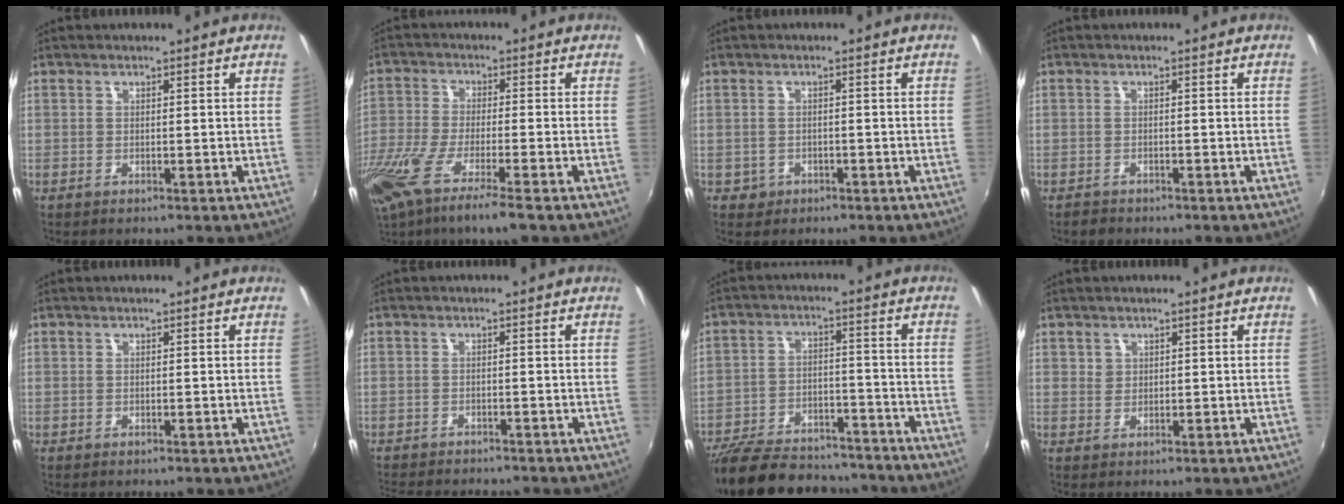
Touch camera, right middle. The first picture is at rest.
{"total": 13.5, "force": [-9.0, 1.5, 10.0], "torque": [-0.217, -0.057, -0.168]}
{"total": 2.5, "force": [-1.0, 2.2, 0.7], "torque": [-0.020, -0.001, -0.011]}
{"total": 1.4, "force": [-1.2, 0.8, 0.1], "torque": [-0.006, 0.002, -0.020]}
{"total": 0.0}
{"total": 7.5, "force": [-6.9, 1.4, 2.6], "torque": [-0.068, -0.018, -0.108]}
{"total": 23.3, "force": [-19.6, 8.0, 9.9], "torque": [-0.214, -0.013, -0.285]}
{"total": 1.5, "force": [0.7, 1.3, 0.1], "torque": [0.007, 0.007, 0.011]}